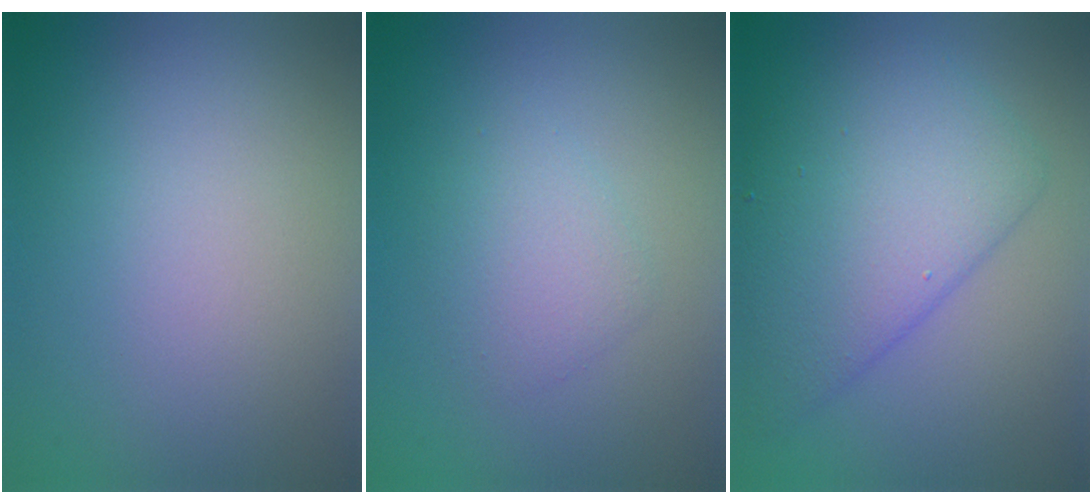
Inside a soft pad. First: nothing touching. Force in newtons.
{"total": 2.2, "press": 2.2, "slide": 0.0}
{"total": 7.0, "press": 7.0, "slide": 0.3}